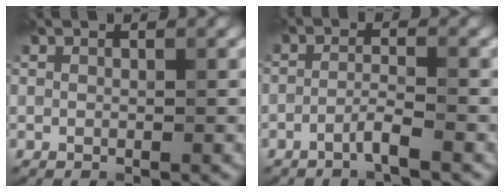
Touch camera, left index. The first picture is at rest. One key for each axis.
{"total": 1.8, "fx": -1.3, "fy": 0.0, "fz": 1.3, "tx": -0.025, "ty": 0.006, "tz": -0.031}